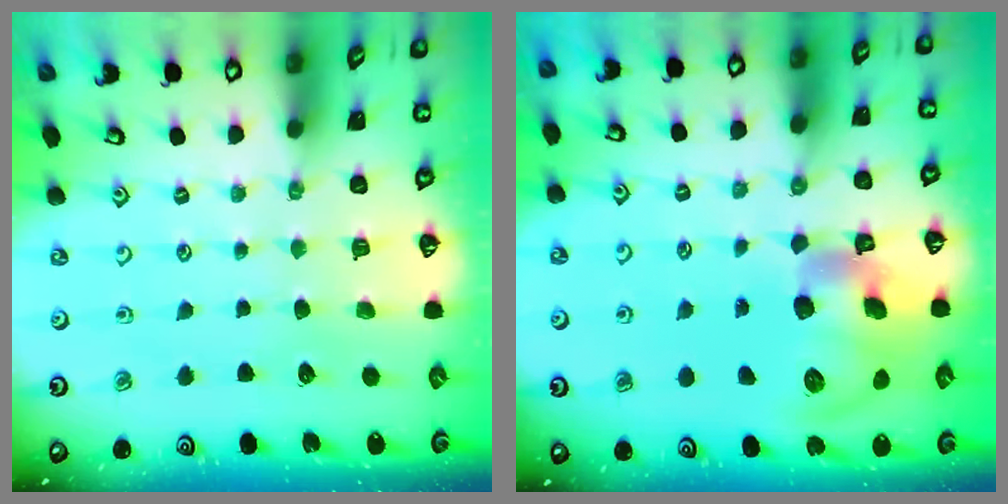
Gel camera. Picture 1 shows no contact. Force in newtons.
{"total": 16.9, "press": 16.7, "slide": 3.0}